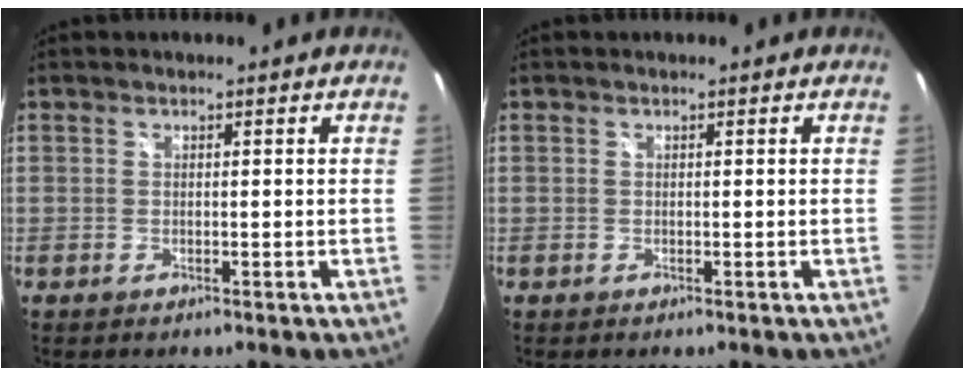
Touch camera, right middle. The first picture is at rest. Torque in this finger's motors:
{"motor_torque": [0.00, 0.00, 0.00, 0.01]}